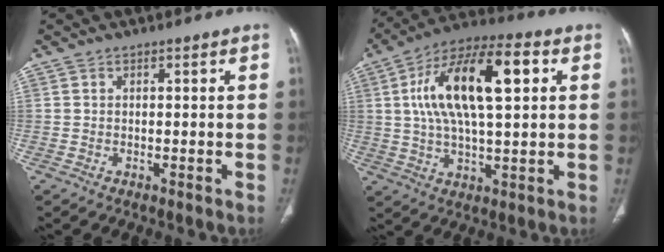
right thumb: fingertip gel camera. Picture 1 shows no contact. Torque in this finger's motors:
{"motor_torque": [0.98, 1.55, 0.74, 0.17, 0.34]}